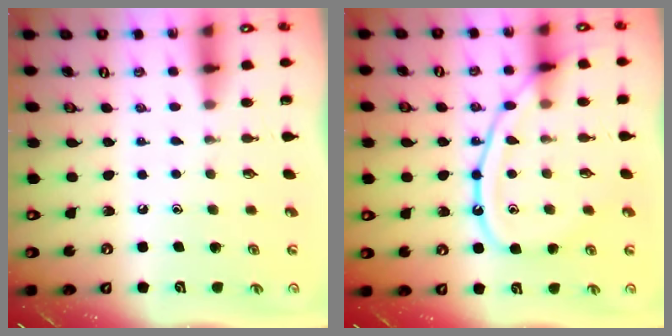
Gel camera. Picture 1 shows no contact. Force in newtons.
{"total": 13.8, "press": 13.7, "slide": 1.3}